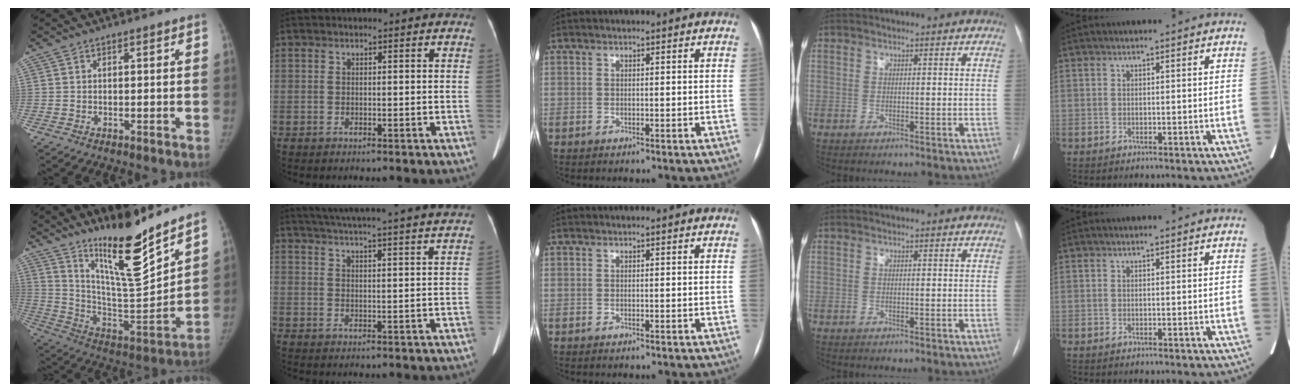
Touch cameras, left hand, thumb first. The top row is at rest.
{"thumb": {"total": 19.7, "force": [15.0, 2.6, 12.6], "torque": [-0.166, -0.114, 0.263]}, "index": {"total": 26.8, "force": [24.8, -0.4, 9.9], "torque": [-0.155, -0.042, 0.309]}}